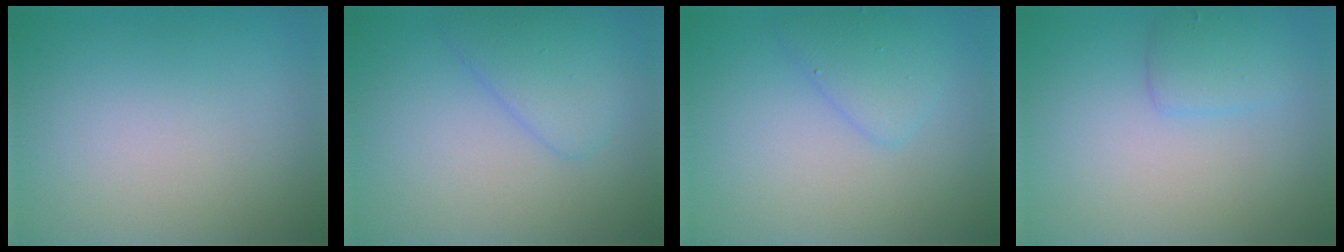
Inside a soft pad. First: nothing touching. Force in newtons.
{"total": 2.8, "press": 2.8, "slide": 0.1}
{"total": 2.1, "press": 2.1, "slide": 0.2}
{"total": 1.8, "press": 1.8, "slide": 0.2}